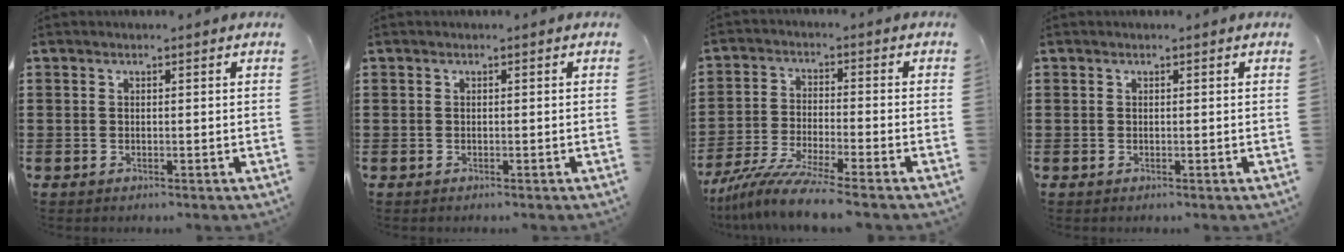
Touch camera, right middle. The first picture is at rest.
{"total": 0.0}
{"total": 7.6, "force": [-6.5, -0.2, 4.0], "torque": [-0.091, -0.017, -0.127]}
{"total": 0.0}